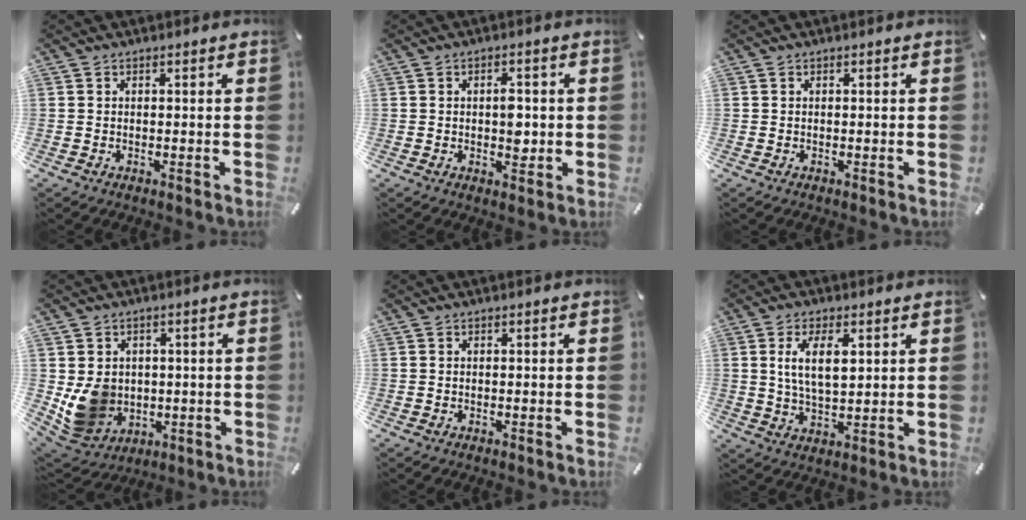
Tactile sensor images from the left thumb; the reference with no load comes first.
{"total": 4.7, "force": [0.1, 2.9, 3.8], "torque": [-0.039, -0.005, -0.006]}
{"total": 0.0}
{"total": 9.4, "force": [0.8, 8.9, 2.9], "torque": [-0.068, -0.010, 0.022]}
{"total": 0.0}
{"total": 10.8, "force": [3.5, 5.2, 8.8], "torque": [-0.181, -0.005, 0.055]}